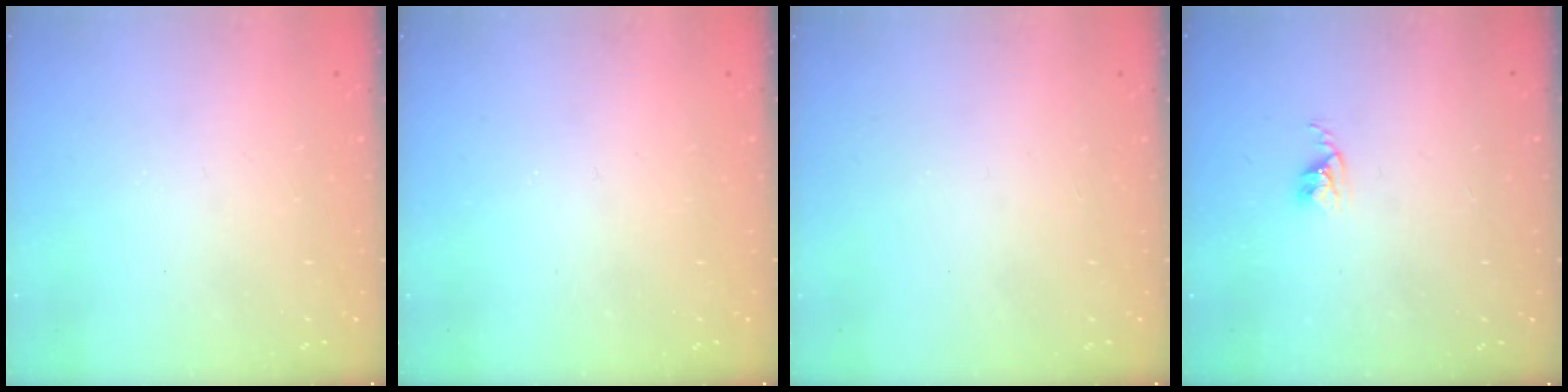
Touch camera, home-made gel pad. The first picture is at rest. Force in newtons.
{"total": 0.0}
{"total": 0.0}
{"total": 2.6, "press": 2.6, "slide": 0.4}